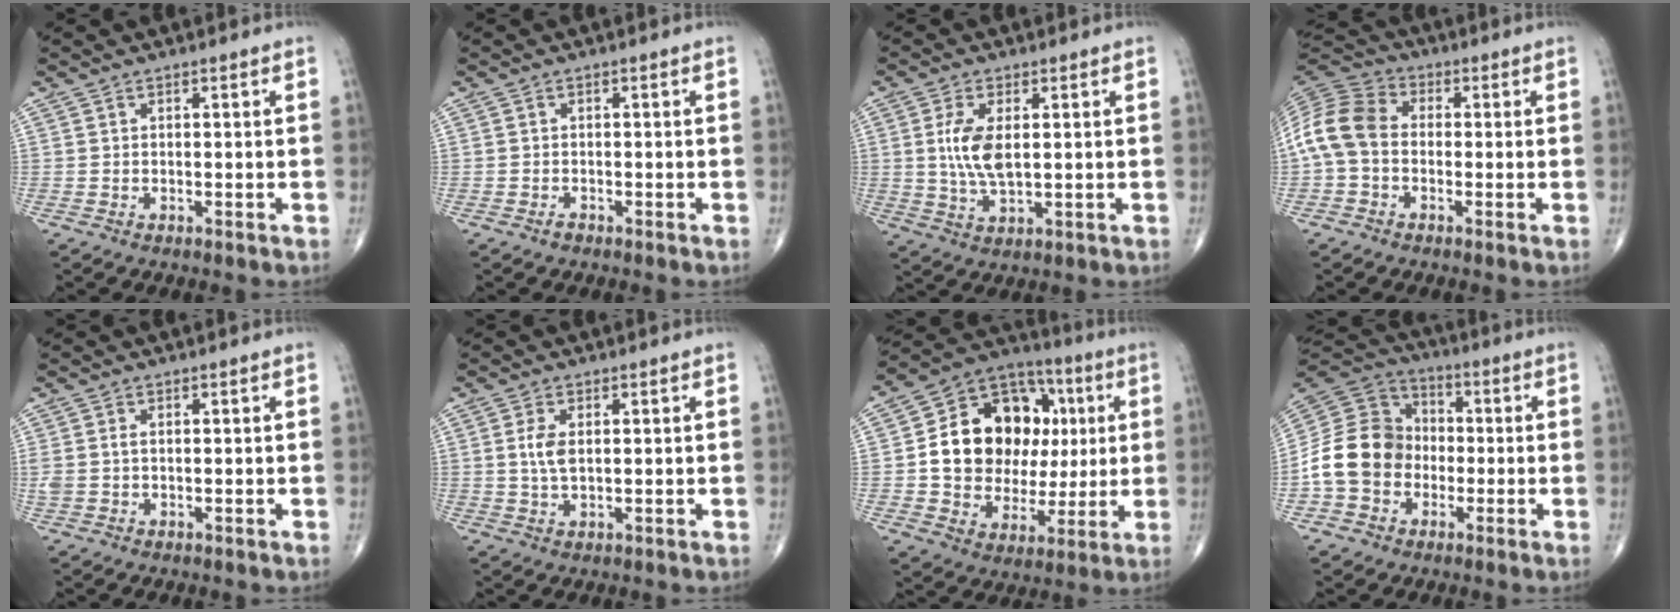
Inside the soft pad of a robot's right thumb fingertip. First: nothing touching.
{"total": 0.8, "force": [-0.6, 0.5, 0.2], "torque": [-0.004, 0.001, -0.014]}
{"total": 7.4, "force": [1.1, 3.3, 6.5], "torque": [-0.138, -0.009, 0.024]}
{"total": 10.4, "force": [-0.9, 7.7, 7.0], "torque": [-0.139, 0.028, -0.034]}
{"total": 2.2, "force": [0.1, 1.4, 1.7], "torque": [-0.053, 0.005, 0.004]}
{"total": 3.9, "force": [0.6, 1.9, 3.3], "torque": [-0.075, -0.003, 0.013]}
{"total": 21.5, "force": [2.9, 16.2, 13.8], "torque": [-0.178, 0.022, 0.054]}
{"total": 14.1, "force": [-3.0, 11.9, 6.8], "torque": [-0.113, 0.041, -0.063]}